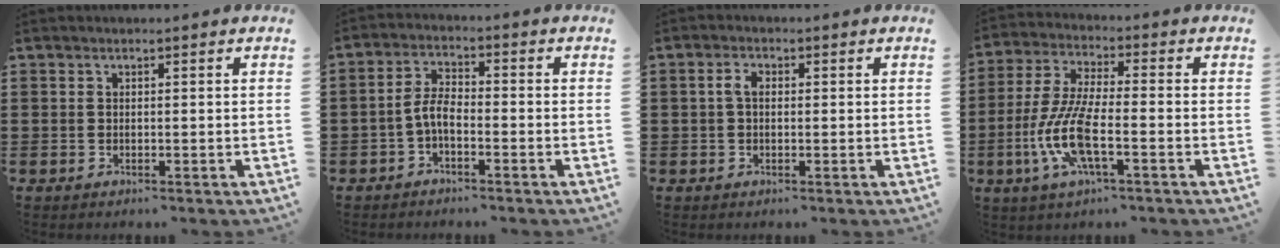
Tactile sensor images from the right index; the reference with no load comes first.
{"total": 4.0, "force": [-1.7, 1.7, 3.2], "torque": [-0.080, 0.003, -0.039]}
{"total": 2.2, "force": [0.2, 1.2, 1.8], "torque": [-0.044, 0.004, -0.001]}
{"total": 9.7, "force": [-3.4, 2.7, 8.7], "torque": [-0.206, -0.016, -0.070]}